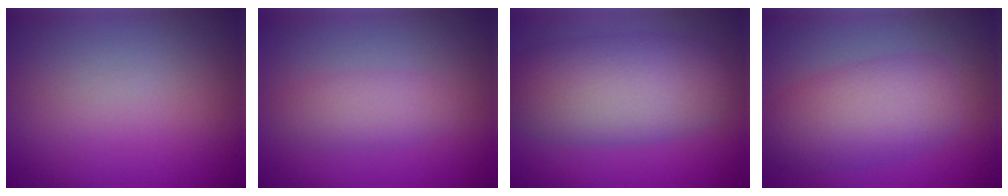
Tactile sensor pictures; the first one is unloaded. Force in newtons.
{"total": 2.3, "press": 2.3, "slide": 0.1}
{"total": 8.3, "press": 8.3, "slide": 0.3}
{"total": 5.6, "press": 5.6, "slide": 0.1}